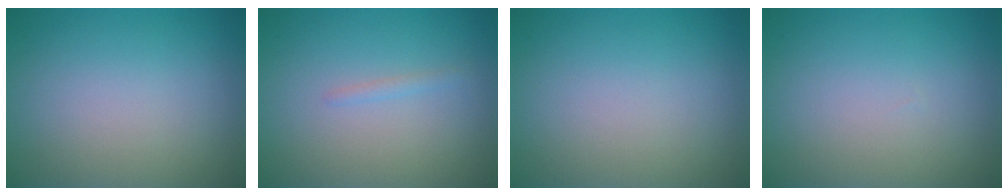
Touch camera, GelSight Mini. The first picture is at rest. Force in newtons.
{"total": 0.7, "press": 0.7, "slide": 0.1}
{"total": 0.0}
{"total": 0.0}